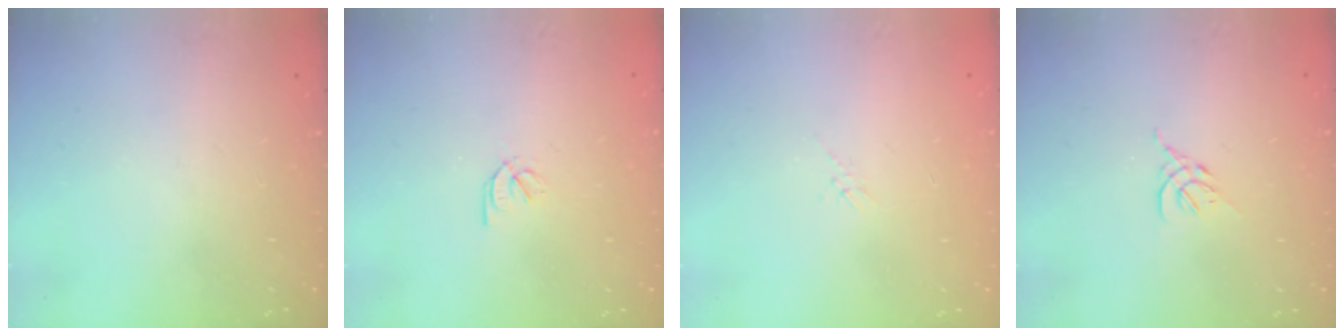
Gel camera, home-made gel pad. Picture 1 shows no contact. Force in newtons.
{"total": 2.0, "press": 2.0, "slide": 0.3}
{"total": 0.5, "press": 0.5, "slide": 0.2}
{"total": 2.6, "press": 2.5, "slide": 0.8}